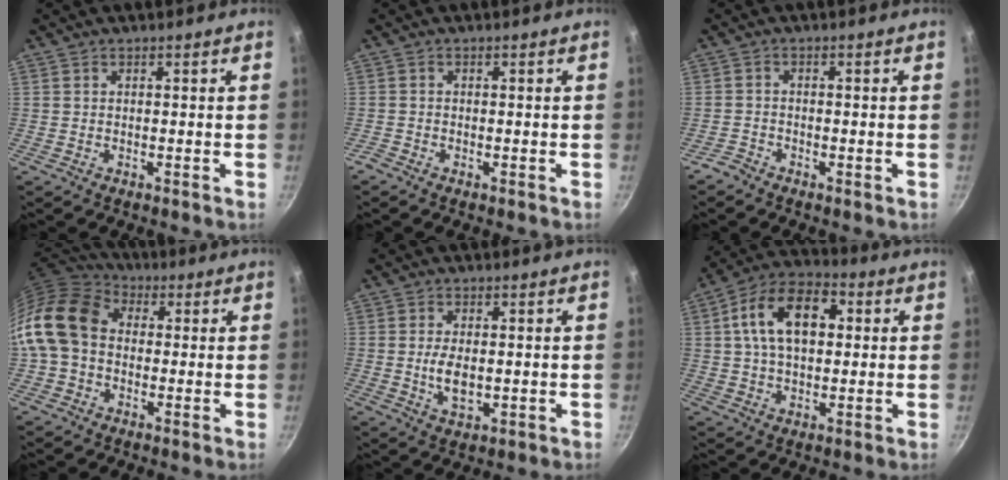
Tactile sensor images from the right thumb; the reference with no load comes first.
{"total": 0.8, "force": [-0.7, 0.3, 0.3], "torque": [-0.015, 0.003, -0.017]}
{"total": 1.9, "force": [-1.7, 0.7, 0.5], "torque": [-0.014, 0.010, -0.038]}
{"total": 15.3, "force": [0.1, 11.7, 9.8], "torque": [-0.176, 0.034, -0.018]}
{"total": 5.1, "force": [-0.3, 2.7, 4.3], "torque": [-0.085, -0.003, 0.000]}
{"total": 14.9, "force": [2.9, 9.2, 11.3], "torque": [-0.163, 0.023, 0.033]}